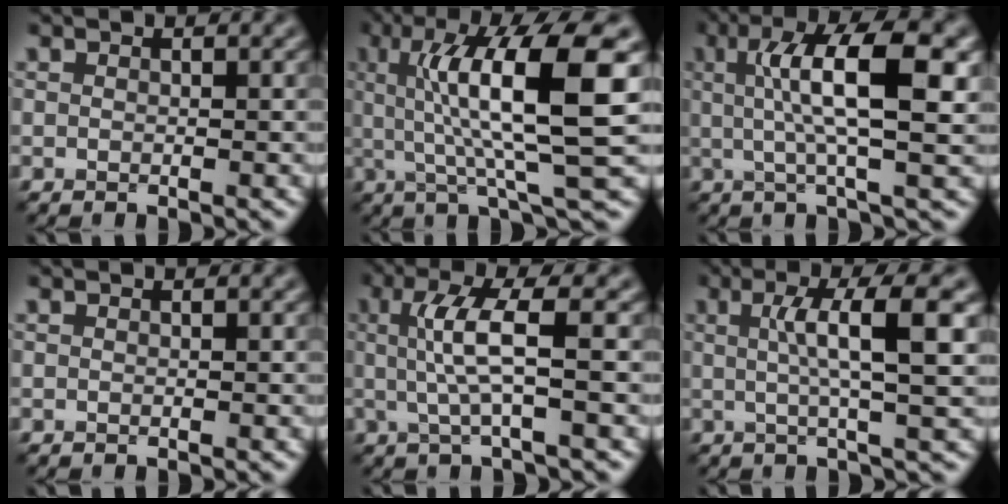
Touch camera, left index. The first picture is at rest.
{"total": 11.2, "force": [2.1, 2.4, 10.7], "torque": [-0.162, 0.004, 0.041]}
{"total": 8.2, "force": [1.6, 1.9, 7.8], "torque": [-0.126, 0.006, 0.025]}
{"total": 0.0}
{"total": 4.5, "force": [0.5, 0.8, 4.4], "torque": [-0.092, 0.004, 0.011]}
{"total": 6.1, "force": [1.2, 1.1, 5.9], "torque": [-0.085, 0.010, 0.016]}